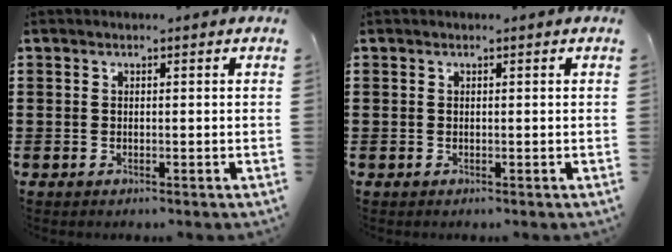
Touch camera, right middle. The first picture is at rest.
{"total": 0.0}